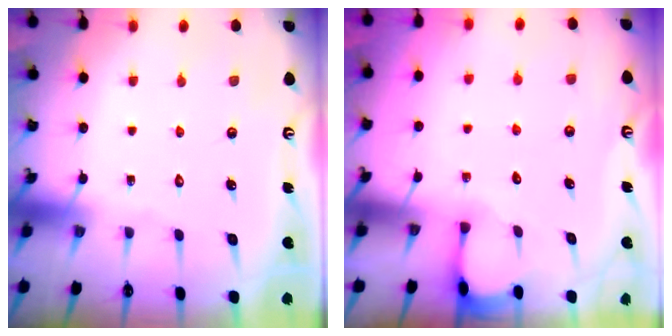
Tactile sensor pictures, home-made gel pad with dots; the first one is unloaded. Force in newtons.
{"total": 2.7, "press": 2.7, "slide": 0.4}